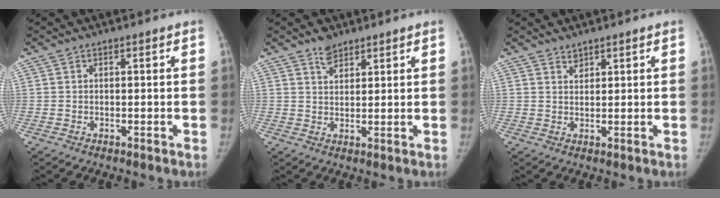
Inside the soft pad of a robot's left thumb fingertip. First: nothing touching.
{"total": 3.1, "force": [2.4, 1.7, 1.0], "torque": [-0.003, -0.016, 0.044]}
{"total": 1.5, "force": [1.3, 0.7, 0.1], "torque": [0.011, -0.011, 0.022]}